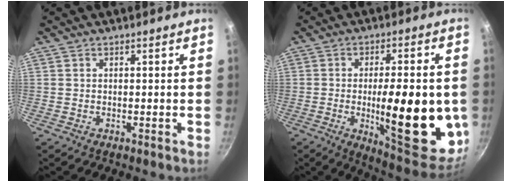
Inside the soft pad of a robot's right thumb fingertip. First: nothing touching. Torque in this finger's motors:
{"motor_torque": [2.58, 2.43, 2.10, 0.29, 0.43]}